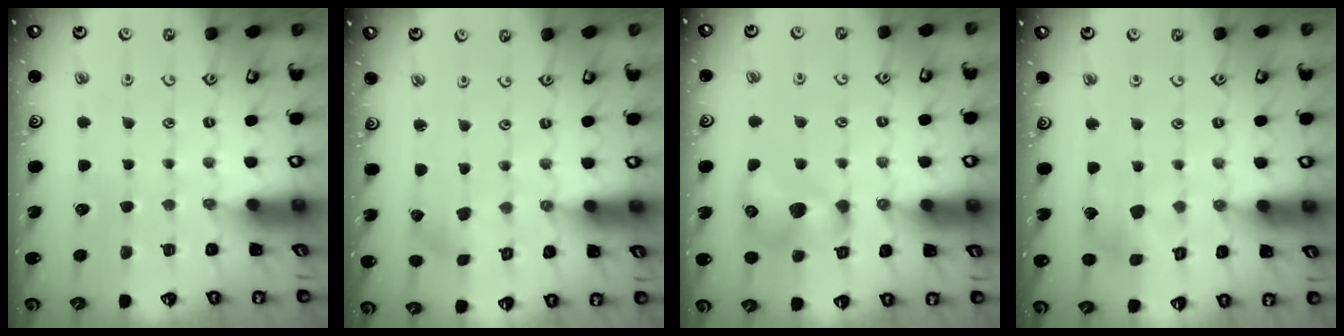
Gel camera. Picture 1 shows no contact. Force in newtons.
{"total": 0.0}
{"total": 12.1, "press": 12.0, "slide": 1.0}
{"total": 8.6, "press": 8.6, "slide": 1.0}